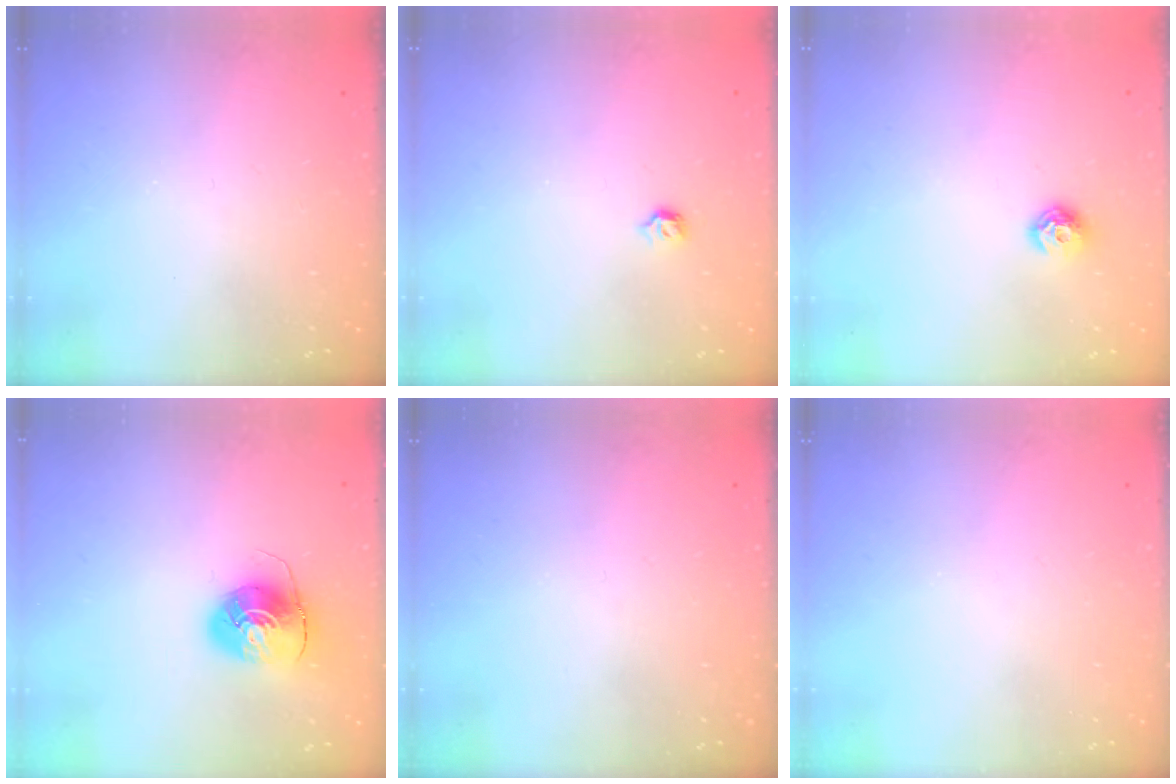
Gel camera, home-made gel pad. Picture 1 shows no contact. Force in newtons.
{"total": 4.0, "press": 3.9, "slide": 0.7}
{"total": 7.0, "press": 6.9, "slide": 0.9}
{"total": 8.5, "press": 8.5, "slide": 0.1}
{"total": 0.0}
{"total": 0.0}